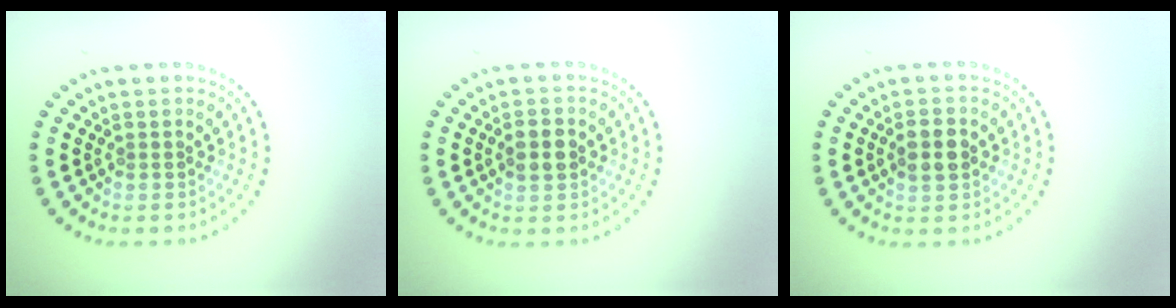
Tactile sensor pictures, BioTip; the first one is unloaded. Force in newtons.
{"total": 2.6, "press": 2.6, "slide": 0.0}
{"total": 2.9, "press": 2.9, "slide": 0.1}